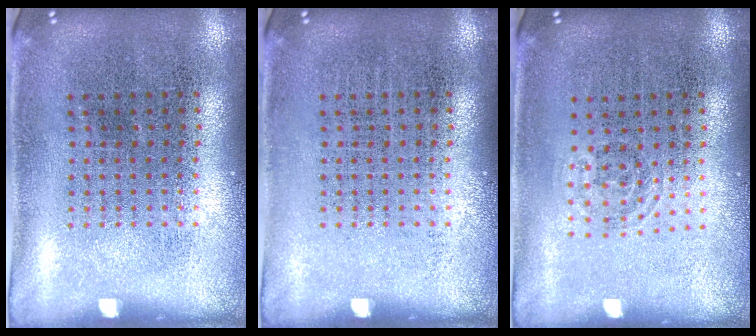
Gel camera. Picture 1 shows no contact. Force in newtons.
{"total": 0.0}
{"total": 0.7, "press": 0.5, "slide": 0.5}